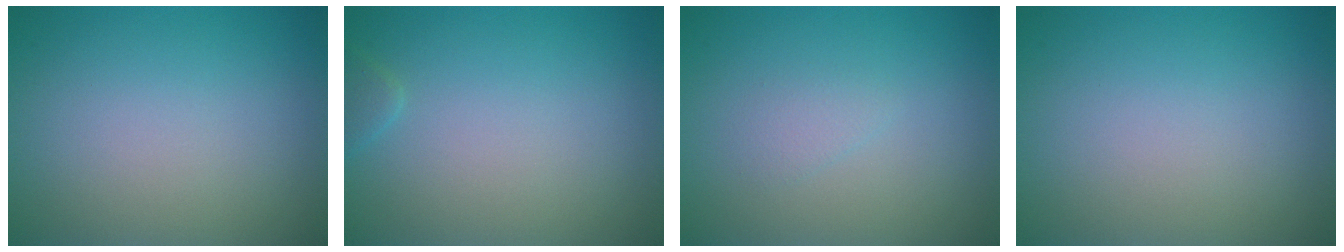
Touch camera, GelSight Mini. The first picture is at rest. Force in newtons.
{"total": 0.8, "press": 0.8, "slide": 0.0}
{"total": 0.9, "press": 0.9, "slide": 0.1}
{"total": 0.0}